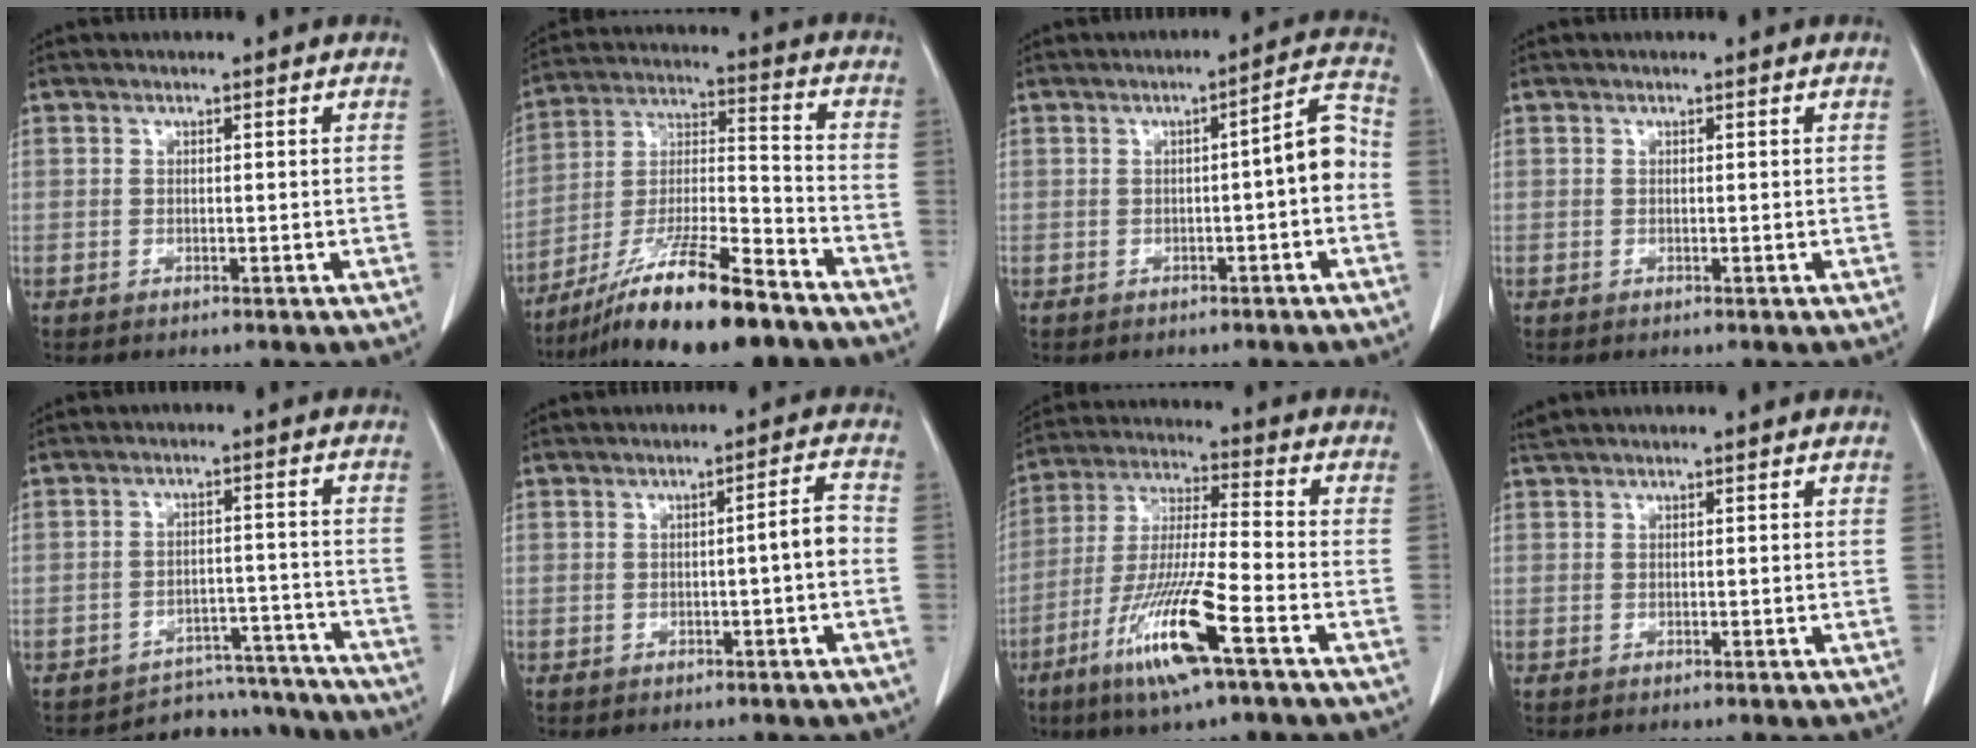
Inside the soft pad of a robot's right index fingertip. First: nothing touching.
{"total": 17.5, "force": [-13.0, 1.8, 11.5], "torque": [-0.224, -0.025, -0.233]}
{"total": 5.2, "force": [-0.9, 0.7, 5.1], "torque": [-0.061, 0.021, -0.015]}
{"total": 0.0}
{"total": 11.7, "force": [-11.1, 3.5, -0.6], "torque": [0.029, 0.048, -0.138]}
{"total": 3.3, "force": [-0.8, 0.0, 3.2], "torque": [-0.041, 0.008, -0.012]}
{"total": 14.2, "force": [-7.1, 0.4, 12.3], "torque": [-0.250, -0.025, -0.132]}
{"total": 0.9, "force": [0.5, 0.1, 0.7], "torque": [-0.024, 0.022, 0.013]}